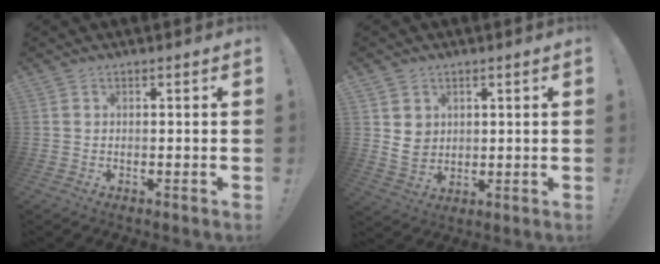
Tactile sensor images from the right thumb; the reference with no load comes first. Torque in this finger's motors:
{"motor_torque": [-0.40, 0.34, 0.07, 0.26, 0.00]}